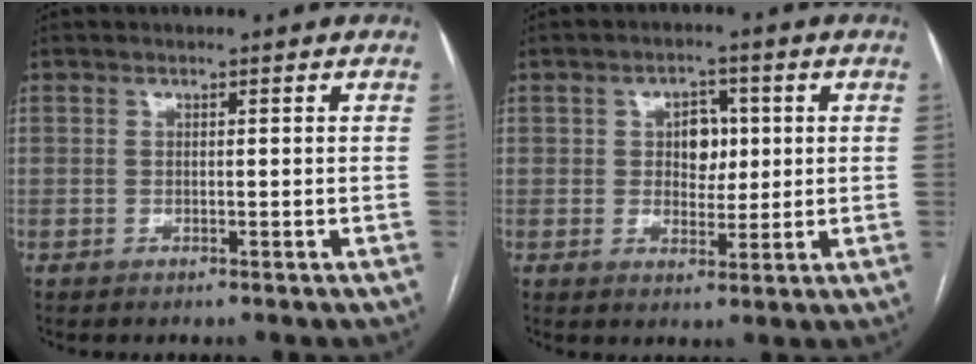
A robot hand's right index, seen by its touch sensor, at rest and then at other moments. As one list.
[{"total": 4.9, "force": [1.0, 3.3, 3.4], "torque": [-0.047, 0.012, 0.020]}]